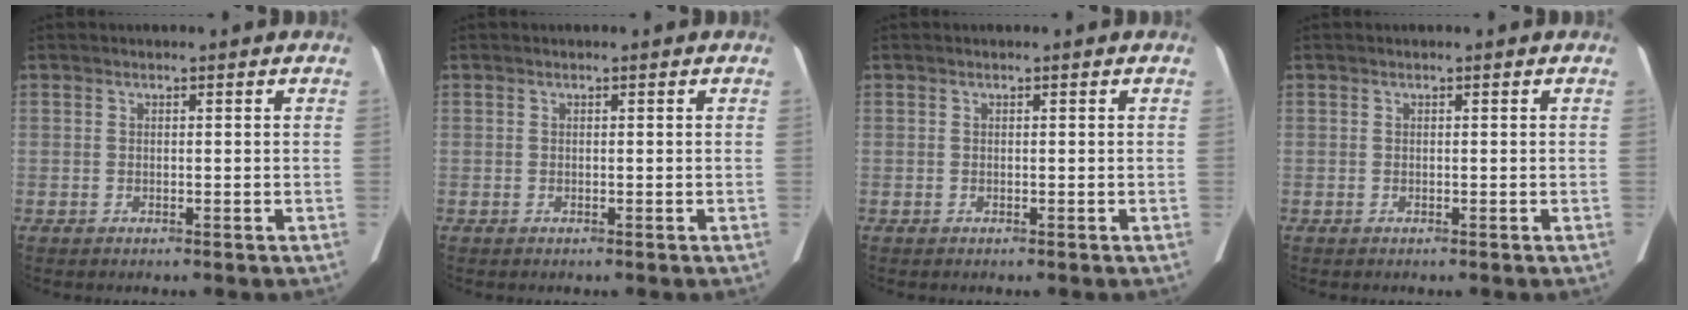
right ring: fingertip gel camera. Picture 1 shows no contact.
{"total": 0.0}
{"total": 0.0}
{"total": 0.0}